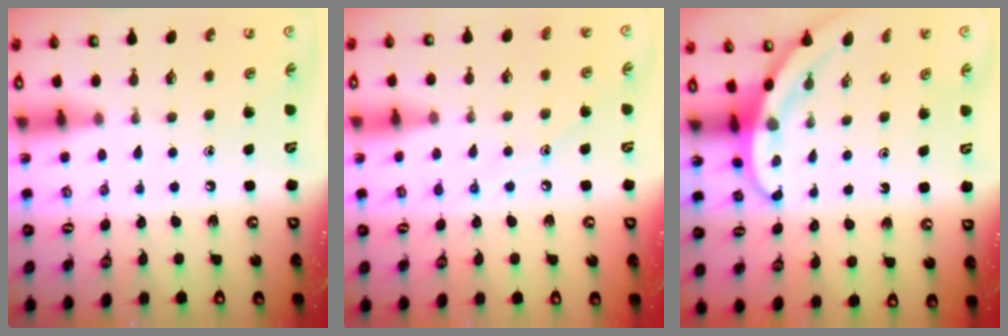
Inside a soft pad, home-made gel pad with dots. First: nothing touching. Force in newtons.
{"total": 7.2, "press": 7.1, "slide": 0.8}
{"total": 3.1, "press": 3.1, "slide": 0.1}